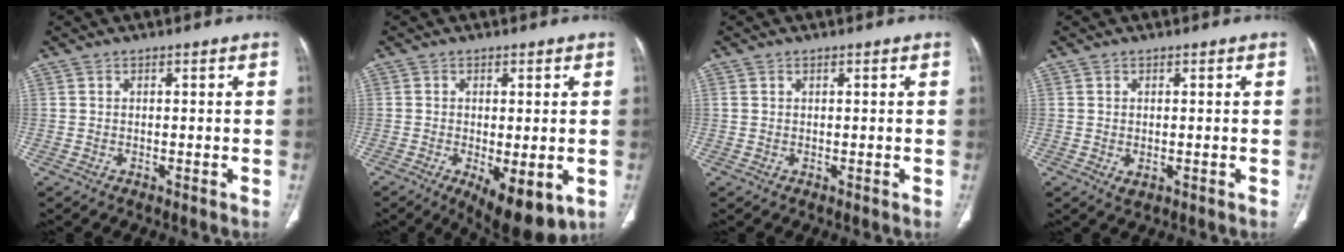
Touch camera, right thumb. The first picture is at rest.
{"total": 10.3, "force": [-3.4, 4.0, 8.9], "torque": [-0.124, -0.018, -0.041]}
{"total": 0.6, "force": [0.4, 0.3, 0.3], "torque": [-0.007, 0.004, 0.008]}
{"total": 1.5, "force": [-0.2, 0.8, 1.2], "torque": [-0.021, -0.004, 0.002]}